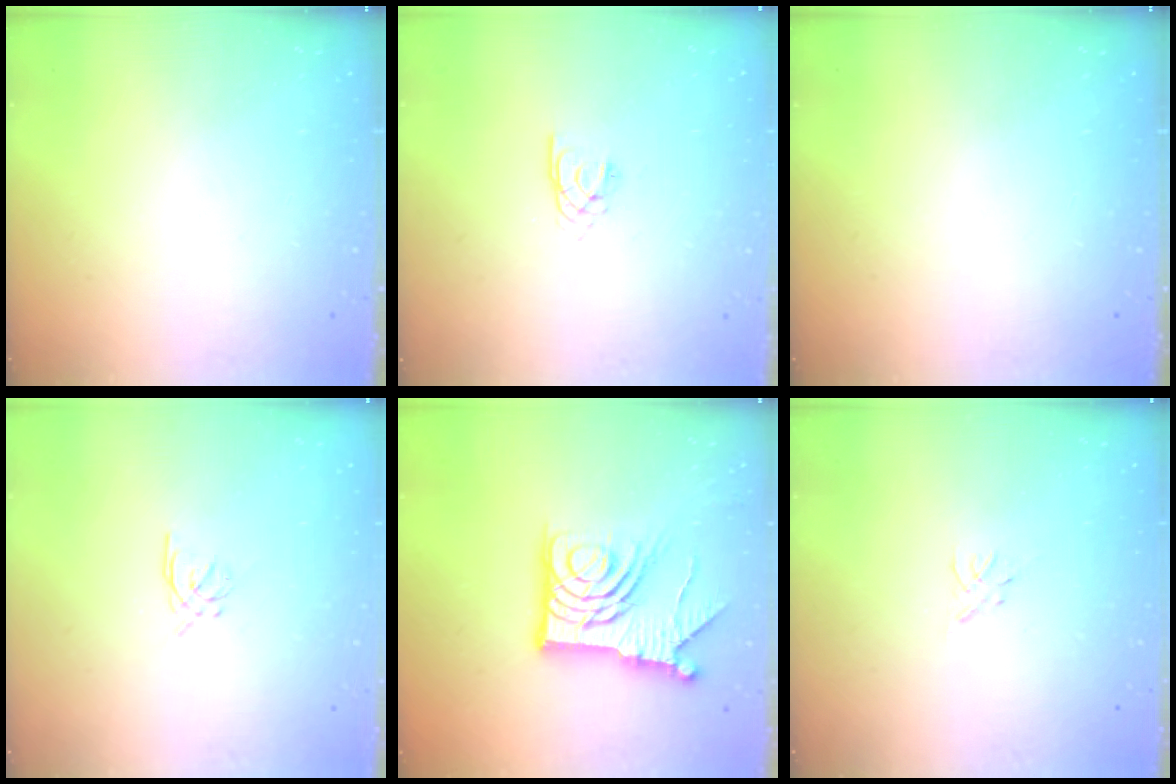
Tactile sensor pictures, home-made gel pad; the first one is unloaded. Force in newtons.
{"total": 2.8, "press": 2.7, "slide": 0.3}
{"total": 0.0}
{"total": 1.2, "press": 1.1, "slide": 0.5}
{"total": 15.4, "press": 15.3, "slide": 2.0}
{"total": 0.0}